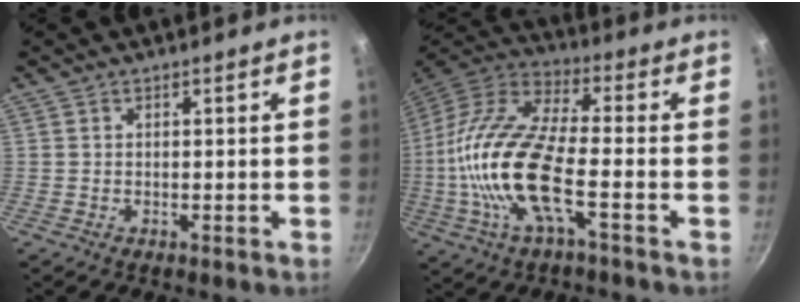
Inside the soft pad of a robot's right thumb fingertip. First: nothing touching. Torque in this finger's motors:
{"motor_torque": [-0.05, 1.21, 1.91, -0.86, 0.30]}